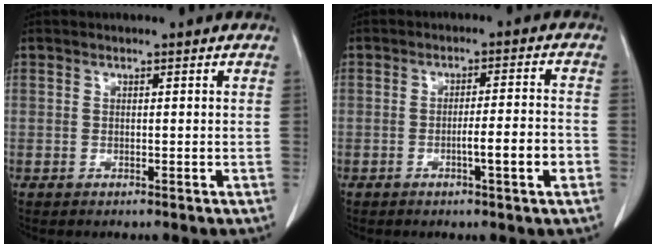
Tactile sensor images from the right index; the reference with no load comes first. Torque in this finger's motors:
{"motor_torque": [0.98, -0.38, 0.51, 0.07]}